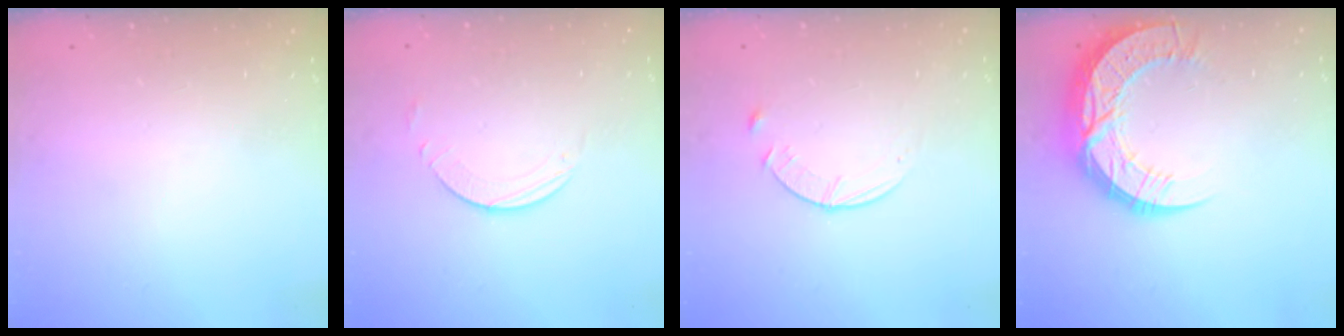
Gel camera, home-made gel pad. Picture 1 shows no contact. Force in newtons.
{"total": 2.8, "press": 2.8, "slide": 0.2}
{"total": 5.6, "press": 5.6, "slide": 0.7}
{"total": 16.5, "press": 16.5, "slide": 1.2}